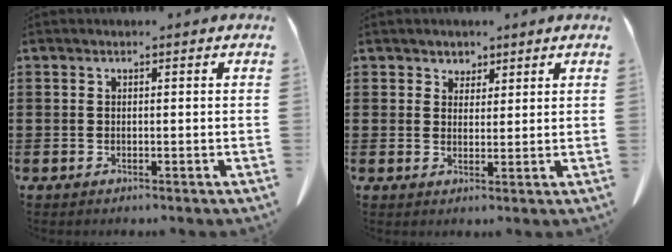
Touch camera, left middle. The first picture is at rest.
{"total": 2.6, "force": [2.1, 1.5, 0.0], "torque": [-0.010, 0.006, 0.041]}